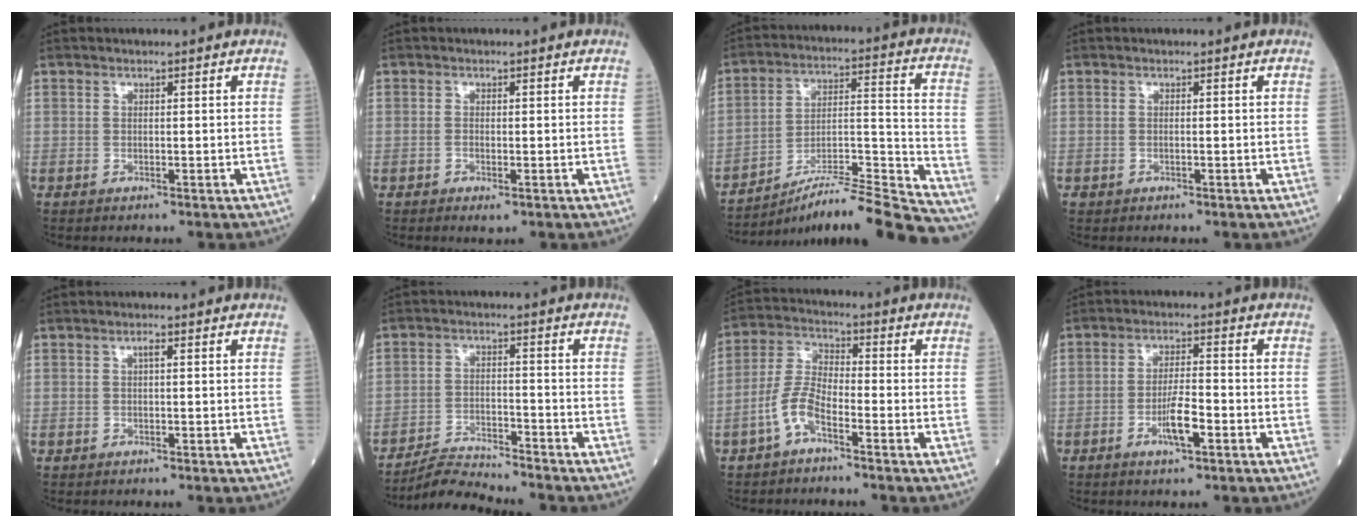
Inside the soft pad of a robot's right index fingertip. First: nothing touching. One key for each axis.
{"total": 1.5, "fx": -0.6, "fy": 0.5, "fz": 1.3, "tx": -0.022, "ty": -0.002, "tz": -0.003}
{"total": 19.0, "fx": -17.4, "fy": 0.2, "fz": 7.7, "tx": -0.107, "ty": 0.022, "tz": -0.276}
{"total": 0.0}
{"total": 0.8, "fx": 0.2, "fy": 0.1, "fz": 0.7, "tx": -0.014, "ty": 0.002, "tz": 0.004}
{"total": 5.6, "fx": -5.5, "fy": -0.9, "fz": -0.2, "tx": -0.002, "ty": -0.010, "tz": -0.098}
{"total": 5.9, "fx": -3.2, "fy": 2.0, "fz": 4.5, "tx": -0.107, "ty": 0.006, "tz": -0.068}
{"total": 5.1, "fx": -2.2, "fy": 0.8, "fz": 4.5, "tx": -0.087, "ty": -0.001, "tz": -0.039}